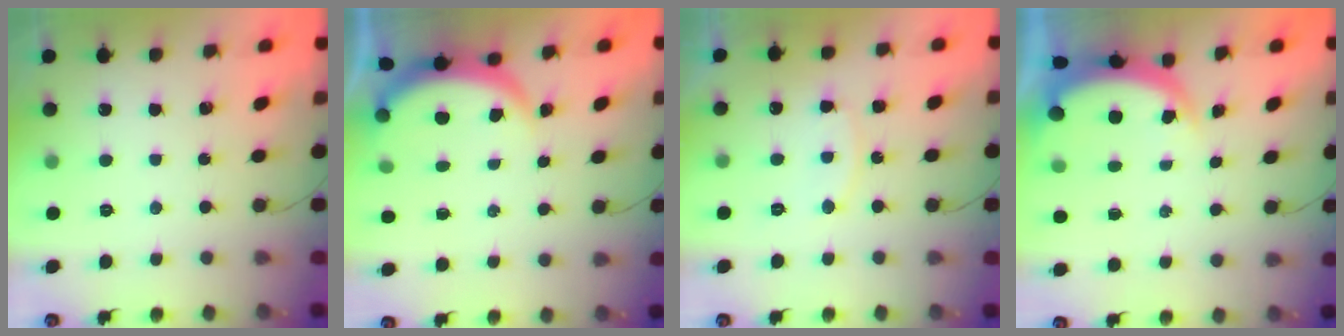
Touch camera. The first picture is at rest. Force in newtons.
{"total": 3.8, "press": 3.8, "slide": 0.2}
{"total": 8.7, "press": 8.7, "slide": 0.2}
{"total": 4.9, "press": 4.8, "slide": 1.0}